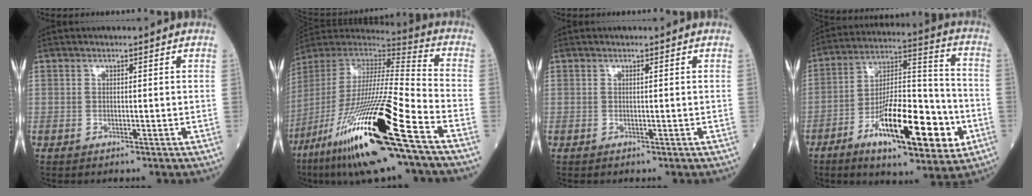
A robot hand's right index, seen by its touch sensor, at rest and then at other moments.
{"total": 27.8, "force": [-14.3, 1.3, 23.7], "torque": [-0.468, -0.064, -0.269]}
{"total": 0.0}
{"total": 19.1, "force": [-7.2, 5.2, 16.9], "torque": [-0.290, 0.001, -0.108]}